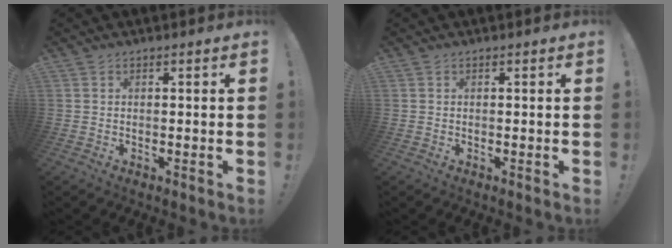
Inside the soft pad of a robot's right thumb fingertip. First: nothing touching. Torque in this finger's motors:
{"motor_torque": [0.00, 0.00, -0.02, 0.02, 0.00]}